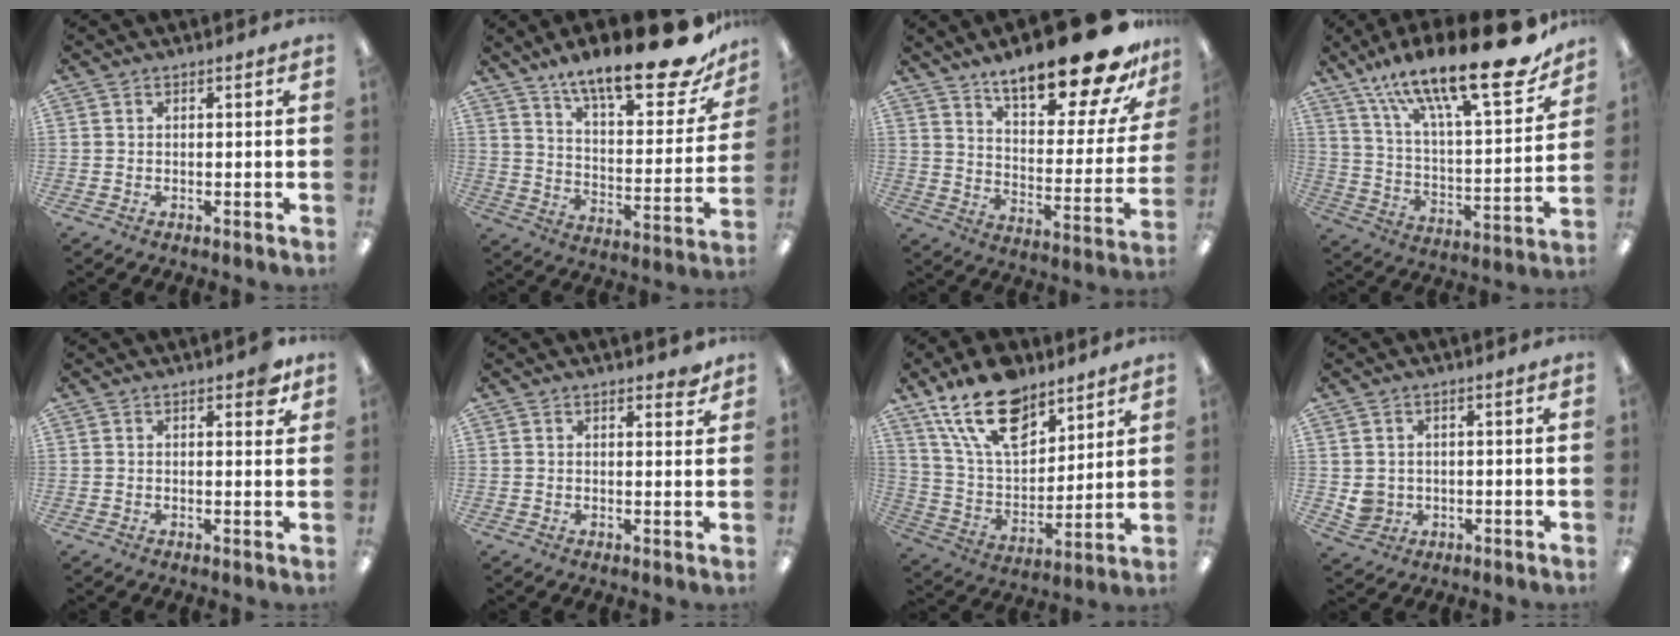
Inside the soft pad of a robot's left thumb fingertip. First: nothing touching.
{"total": 20.9, "force": [16.3, 5.2, 12.0], "torque": [-0.182, -0.113, 0.268]}
{"total": 24.0, "force": [17.8, 6.7, 14.7], "torque": [-0.199, -0.125, 0.285]}
{"total": 26.7, "force": [18.5, 7.4, 17.7], "torque": [-0.275, -0.116, 0.301]}
{"total": 3.4, "force": [2.3, 1.3, 2.1], "torque": [-0.022, -0.005, 0.037]}
{"total": 2.4, "force": [2.0, 0.8, 1.0], "torque": [-0.005, -0.008, 0.033]}
{"total": 19.2, "force": [12.5, 10.0, 10.7], "torque": [-0.190, -0.056, 0.225]}
{"total": 3.4, "force": [0.6, 3.3, 0.7], "torque": [-0.010, 0.003, 0.012]}